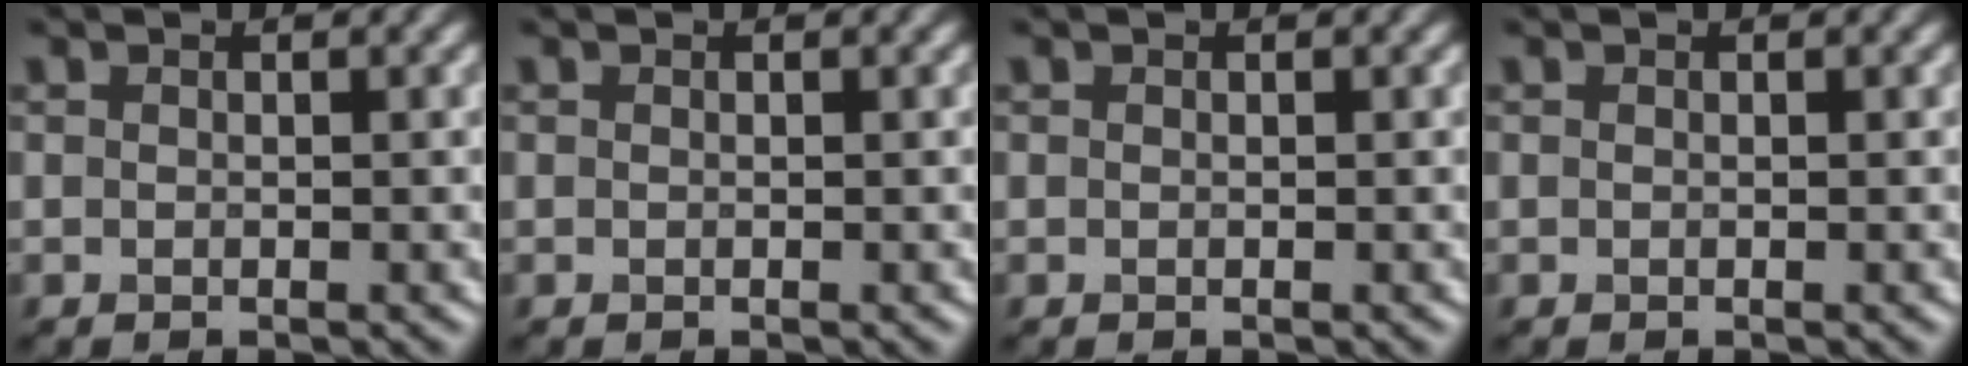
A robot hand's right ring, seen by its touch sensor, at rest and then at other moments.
{"total": 0.0}
{"total": 0.0}
{"total": 0.0}